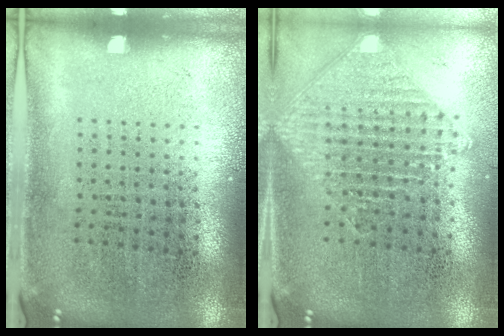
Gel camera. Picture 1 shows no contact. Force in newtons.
{"total": 1.0, "press": 1.0, "slide": 0.2}